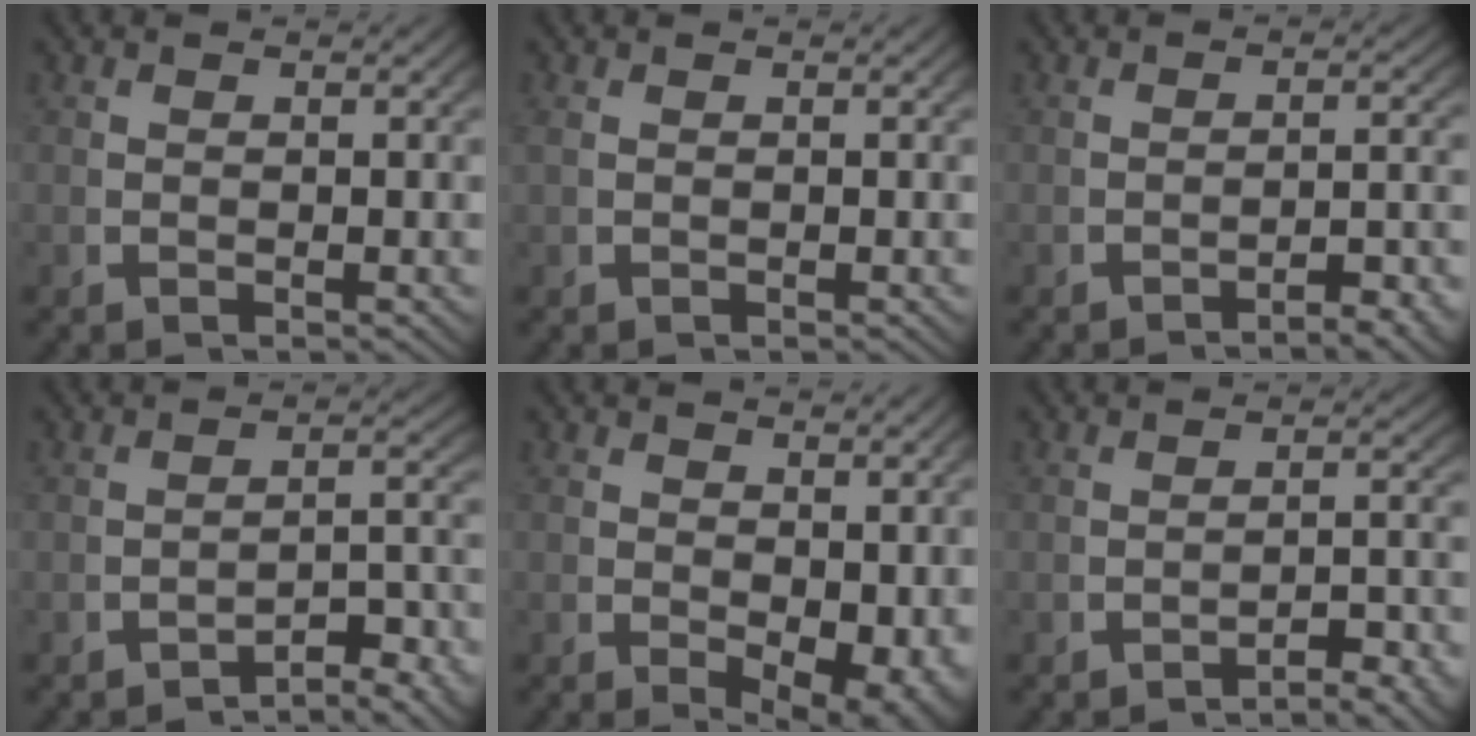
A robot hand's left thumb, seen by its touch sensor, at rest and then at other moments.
{"total": 0.0}
{"total": 3.2, "force": [-2.5, 0.4, 1.9], "torque": [-0.022, -0.001, -0.038]}
{"total": 4.9, "force": [-3.6, 1.2, 3.2], "torque": [-0.038, -0.009, -0.047]}
{"total": 4.3, "force": [0.3, 2.4, 3.5], "torque": [-0.055, -0.028, 0.024]}
{"total": 3.5, "force": [-2.8, 0.5, 2.0], "torque": [-0.023, -0.004, -0.041]}